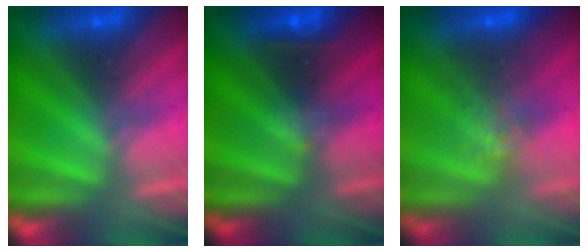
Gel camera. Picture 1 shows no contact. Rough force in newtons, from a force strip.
{"total": 2.7}
{"total": 3.7}